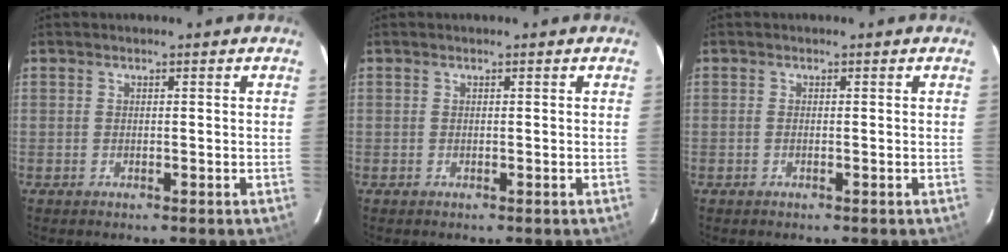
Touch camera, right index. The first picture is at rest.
{"total": 0.0}
{"total": 0.0}